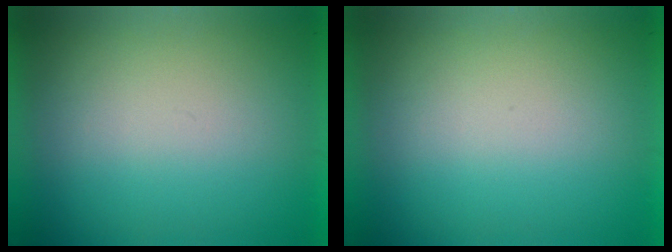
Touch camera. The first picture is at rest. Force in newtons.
{"total": 0.0}